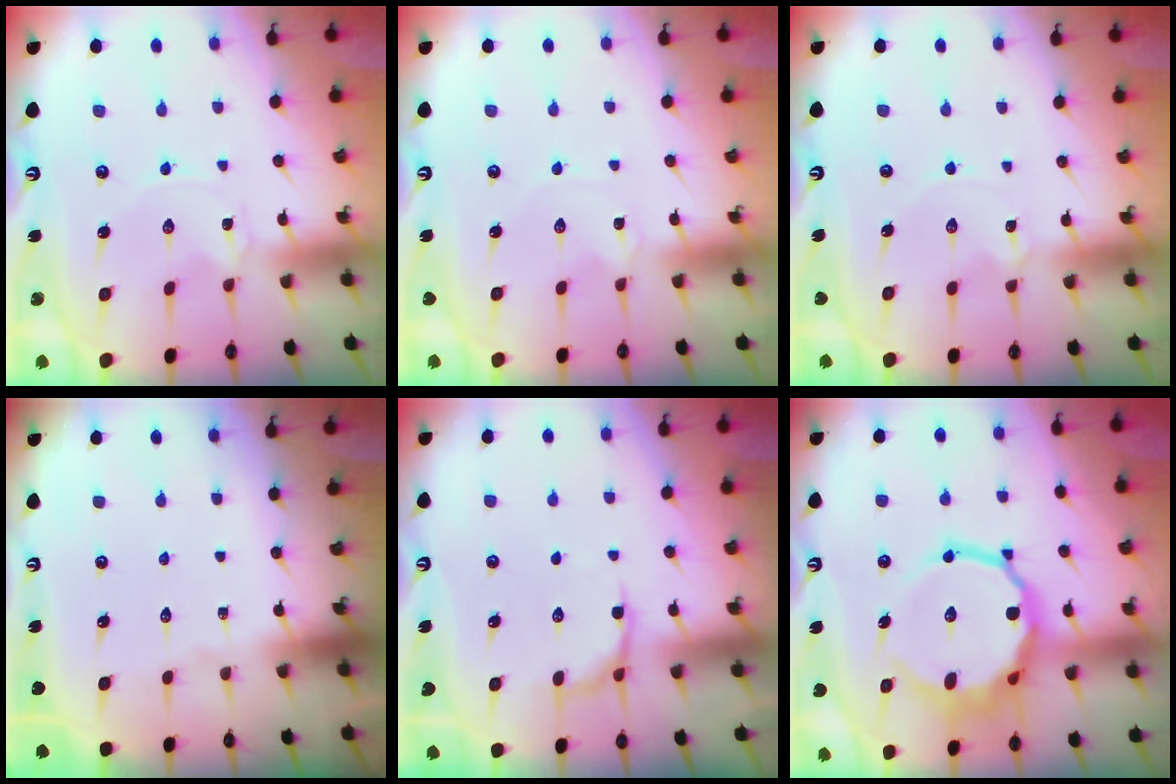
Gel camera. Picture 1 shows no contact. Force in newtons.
{"total": 0.0}
{"total": 0.8, "press": 0.8, "slide": 0.1}
{"total": 0.0}
{"total": 5.6, "press": 4.9, "slide": 2.7}
{"total": 14.9, "press": 14.4, "slide": 3.5}